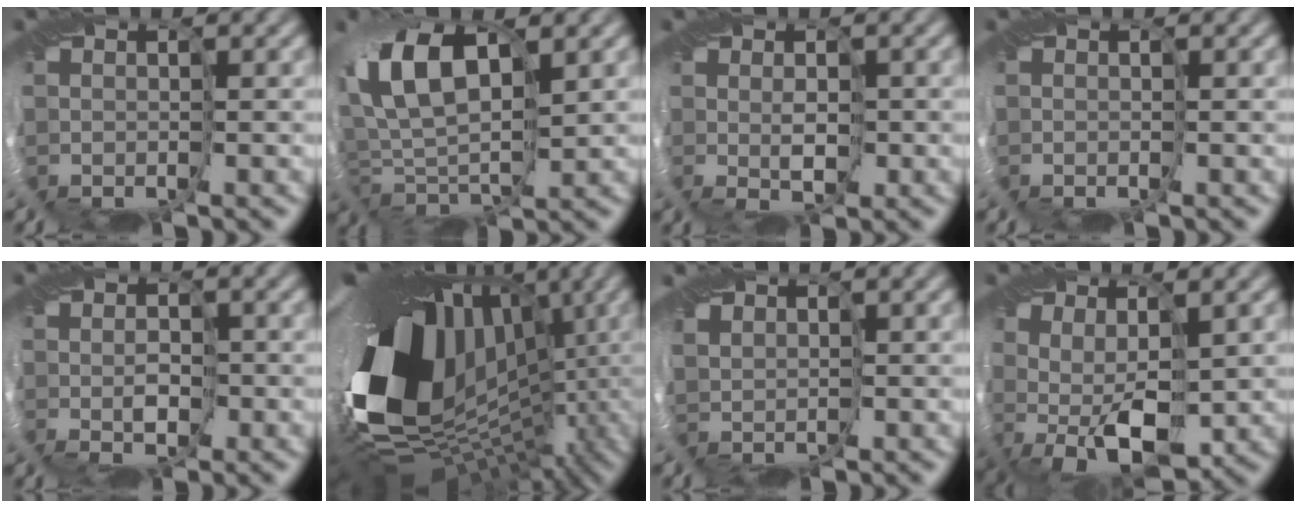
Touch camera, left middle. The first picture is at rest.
{"total": 8.3, "force": [1.5, 4.3, 7.0], "torque": [-0.143, 0.003, 0.018]}
{"total": 0.9, "force": [-0.1, 0.2, 0.9], "torque": [-0.013, -0.001, 0.000]}
{"total": 0.0}
{"total": 1.3, "force": [-0.5, 0.8, 0.9], "torque": [-0.011, -0.002, -0.001]}
{"total": 16.7, "force": [-0.6, 11.6, 12.0], "torque": [-0.234, -0.031, -0.007]}
{"total": 1.5, "force": [0.3, 1.3, 0.8], "torque": [-0.005, -0.004, -0.005]}
{"total": 6.0, "force": [0.5, 3.0, 5.2], "torque": [-0.118, -0.004, 0.009]}